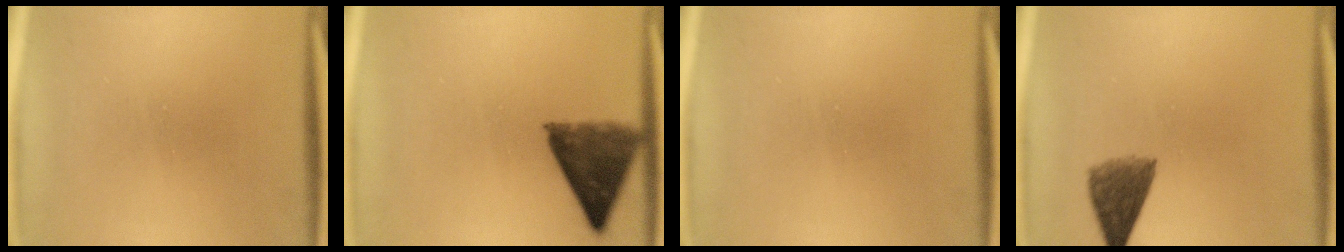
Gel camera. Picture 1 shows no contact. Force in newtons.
{"total": 8.2}
{"total": 0.0}
{"total": 5.5}